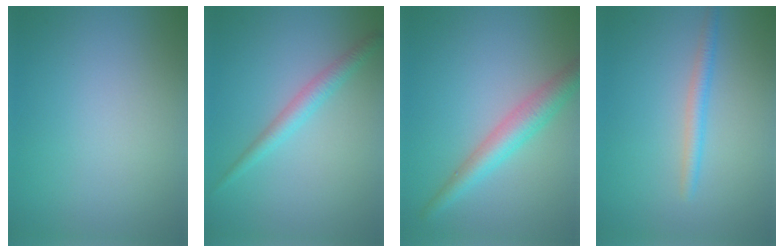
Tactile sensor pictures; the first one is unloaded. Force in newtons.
{"total": 2.2, "press": 2.2, "slide": 0.1}
{"total": 3.7, "press": 3.7, "slide": 0.1}
{"total": 1.9, "press": 1.9, "slide": 0.1}